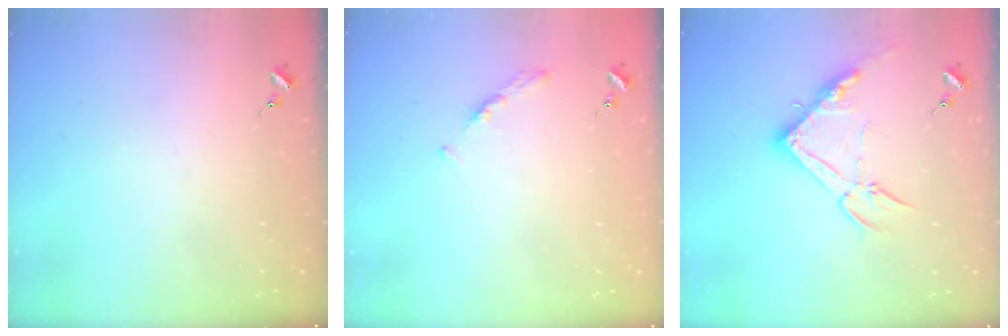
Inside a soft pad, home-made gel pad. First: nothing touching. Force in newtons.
{"total": 3.7, "press": 3.6, "slide": 0.4}
{"total": 15.2, "press": 15.2, "slide": 0.6}